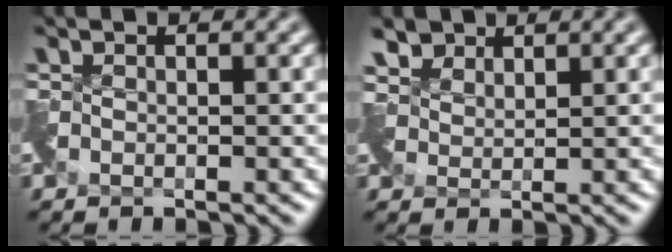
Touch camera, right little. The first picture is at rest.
{"total": 2.9, "force": [2.6, 1.4, 0.0], "torque": [-0.014, -0.005, 0.057]}